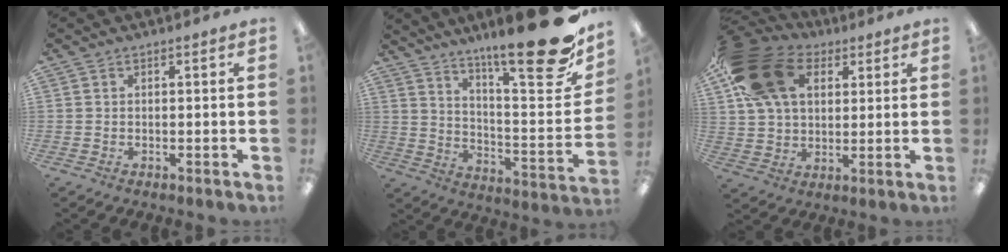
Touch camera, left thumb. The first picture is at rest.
{"total": 22.4, "force": [15.6, 4.3, 15.5], "torque": [-0.213, -0.122, 0.246]}
{"total": 19.2, "force": [7.7, 13.1, 11.8], "torque": [-0.219, -0.004, 0.145]}